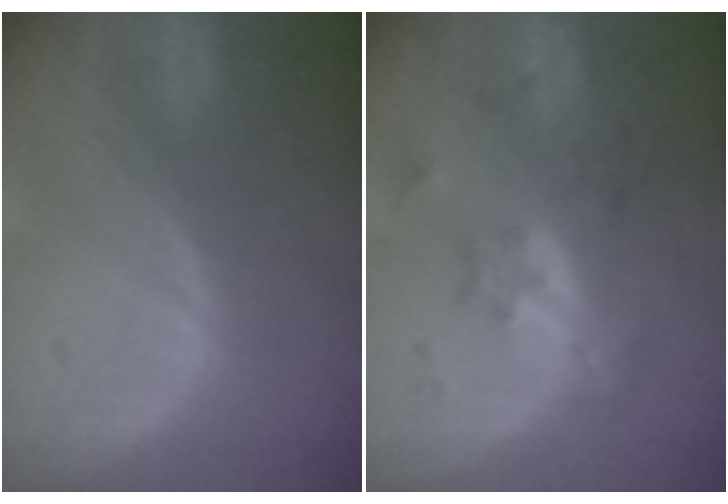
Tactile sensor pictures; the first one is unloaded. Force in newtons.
{"total": 7.1, "press": 6.5, "slide": 2.9}